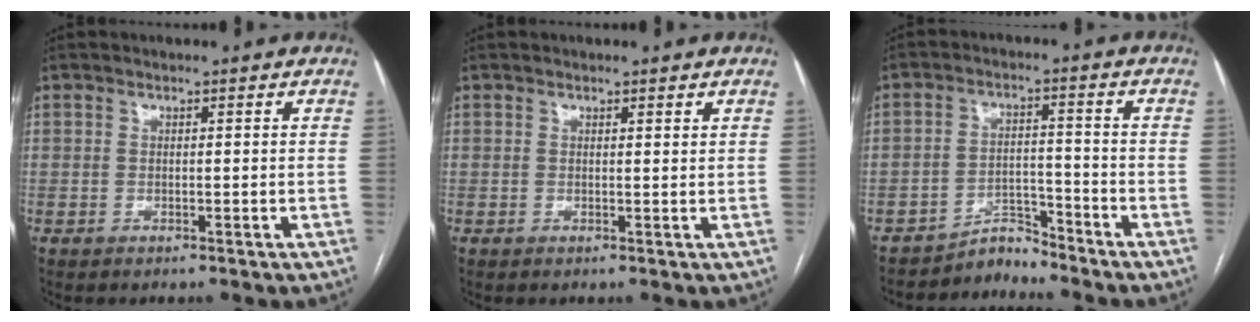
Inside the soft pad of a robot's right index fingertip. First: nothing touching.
{"total": 0.8, "force": [0.7, 0.1, 0.4], "torque": [-0.006, 0.000, 0.008]}
{"total": 4.0, "force": [-3.8, 0.5, -0.8], "torque": [0.023, 0.008, -0.063]}